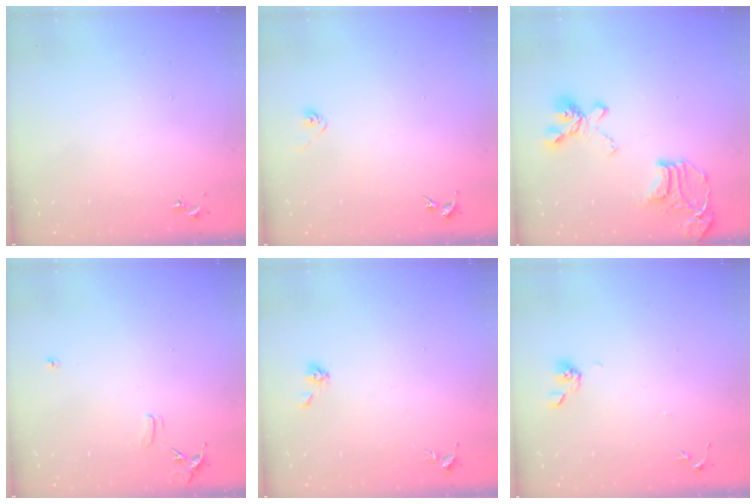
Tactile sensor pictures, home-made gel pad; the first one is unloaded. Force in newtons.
{"total": 4.0, "press": 4.0, "slide": 0.8}
{"total": 20.2, "press": 20.1, "slide": 2.1}
{"total": 6.7, "press": 6.7, "slide": 0.6}
{"total": 4.0, "press": 3.5, "slide": 2.1}
{"total": 5.5, "press": 4.9, "slide": 2.6}